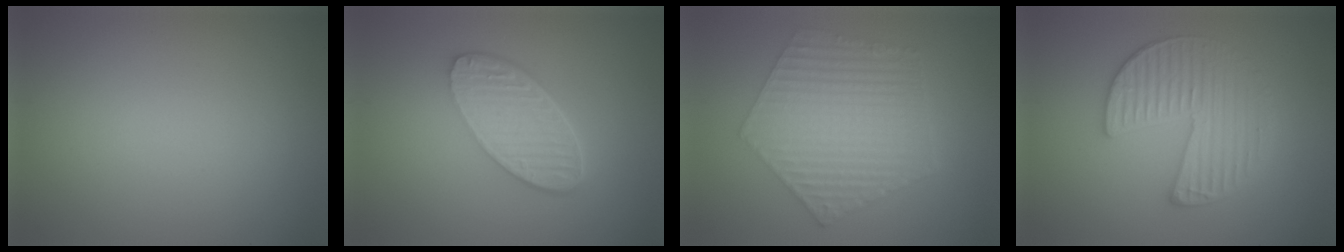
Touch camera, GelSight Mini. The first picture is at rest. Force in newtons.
{"total": 6.0, "press": 4.3, "slide": 4.2}
{"total": 6.8, "press": 5.0, "slide": 4.6}
{"total": 3.8, "press": 3.8, "slide": 0.5}